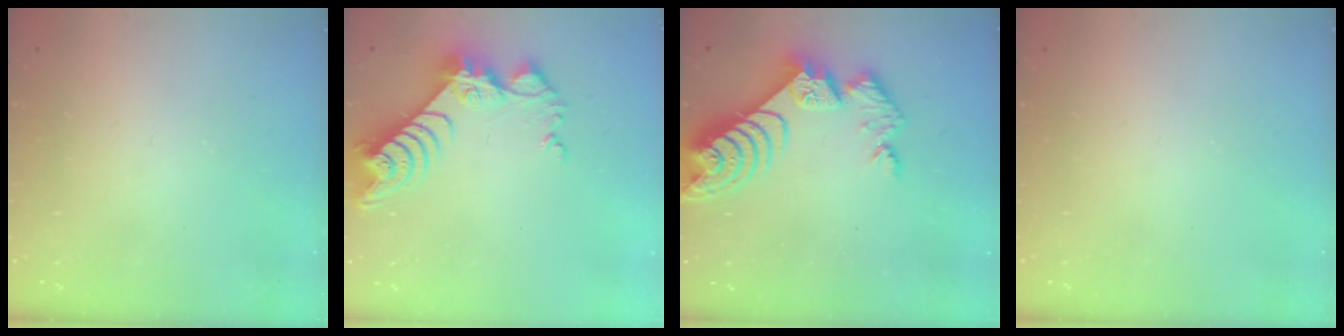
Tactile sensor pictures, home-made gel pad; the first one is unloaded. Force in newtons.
{"total": 10.3, "press": 10.3, "slide": 0.8}
{"total": 10.6, "press": 10.5, "slide": 0.9}
{"total": 0.0}